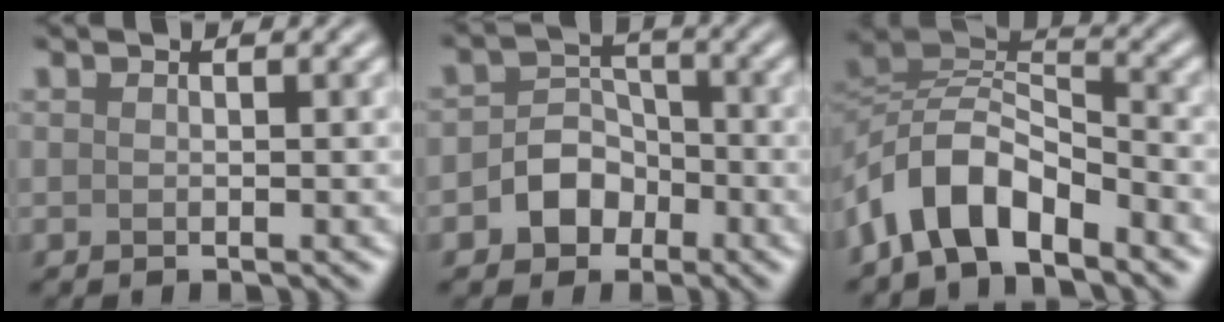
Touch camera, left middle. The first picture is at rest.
{"total": 3.5, "force": [-1.5, 2.8, 1.5], "torque": [-0.013, 0.008, -0.027]}
{"total": 6.7, "force": [-4.4, 3.0, 4.1], "torque": [-0.068, 0.006, -0.091]}